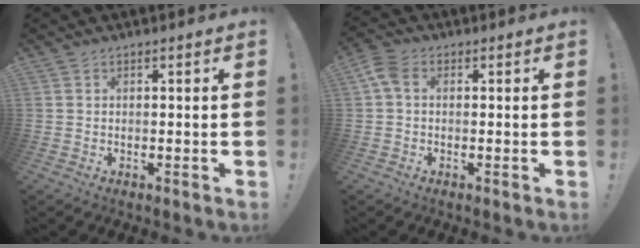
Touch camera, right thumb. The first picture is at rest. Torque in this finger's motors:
{"motor_torque": [0.67, 0.87, 0.41, -0.28, 0.30]}